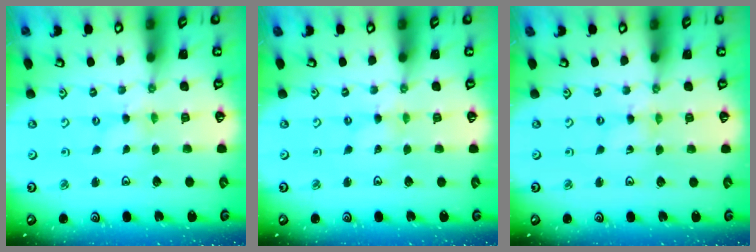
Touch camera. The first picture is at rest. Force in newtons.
{"total": 0.0}
{"total": 0.5, "press": 0.5, "slide": 0.1}